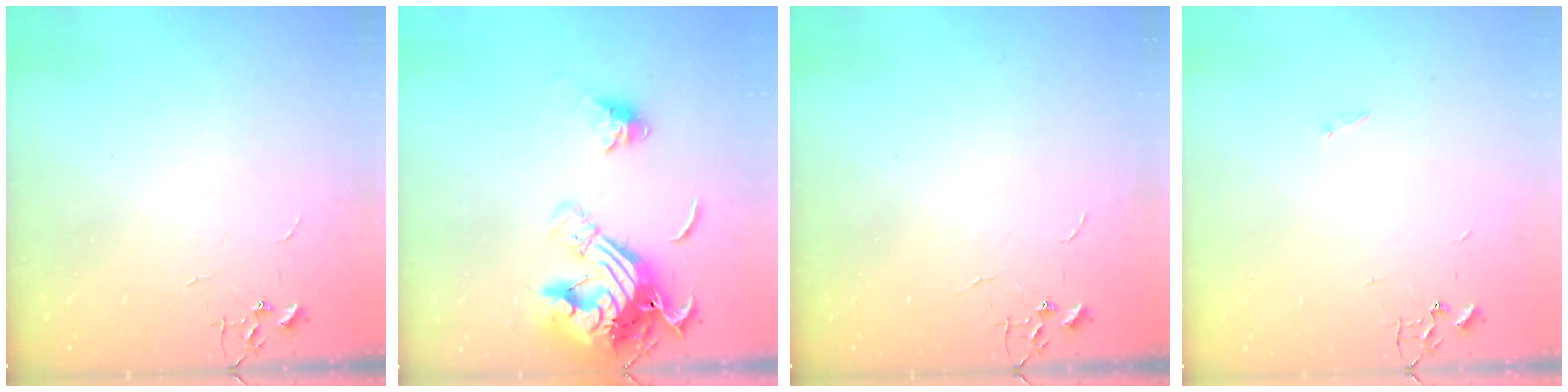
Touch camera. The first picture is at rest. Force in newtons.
{"total": 19.6, "press": 19.5, "slide": 2.1}
{"total": 0.0}
{"total": 0.9, "press": 0.9, "slide": 0.2}